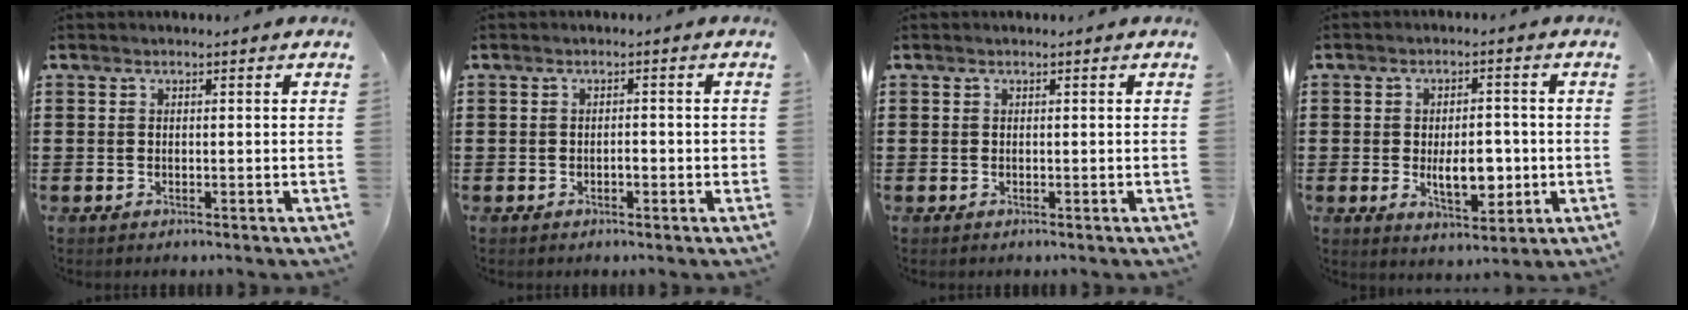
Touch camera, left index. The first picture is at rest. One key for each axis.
{"total": 1.1, "fx": -0.6, "fy": 0.5, "fz": 0.9, "tx": -0.019, "ty": -0.001, "tz": -0.012}
{"total": 0.0}
{"total": 7.4, "fx": -1.2, "fy": 3.7, "fz": 6.3, "tx": -0.092, "ty": -0.004, "tz": -0.026}